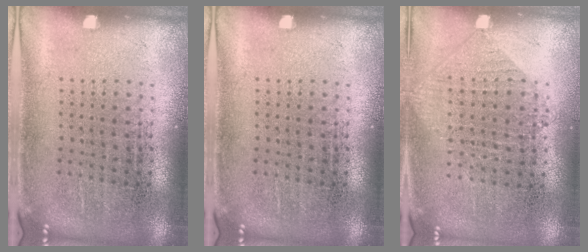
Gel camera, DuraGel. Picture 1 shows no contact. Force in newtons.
{"total": 0.0}
{"total": 0.5, "press": 0.5, "slide": 0.2}